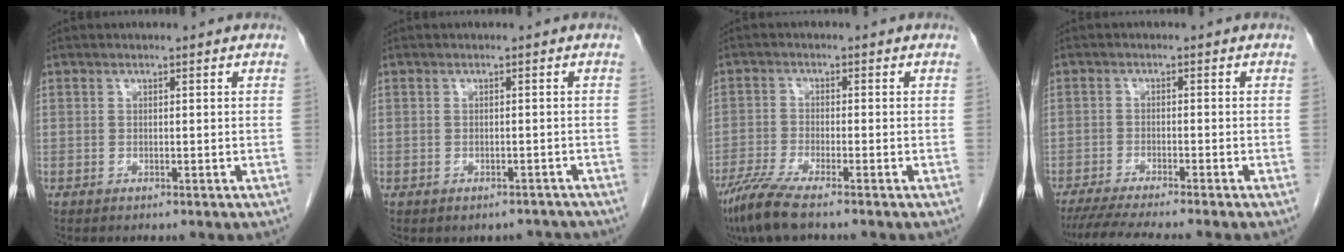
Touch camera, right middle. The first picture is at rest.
{"total": 2.5, "force": [-2.0, 1.4, 0.2], "torque": [0.002, 0.009, -0.026]}
{"total": 6.1, "force": [-4.7, 0.0, 4.0], "torque": [-0.079, -0.020, -0.091]}
{"total": 8.9, "force": [-7.7, -1.0, 4.5], "torque": [-0.056, -0.024, -0.122]}